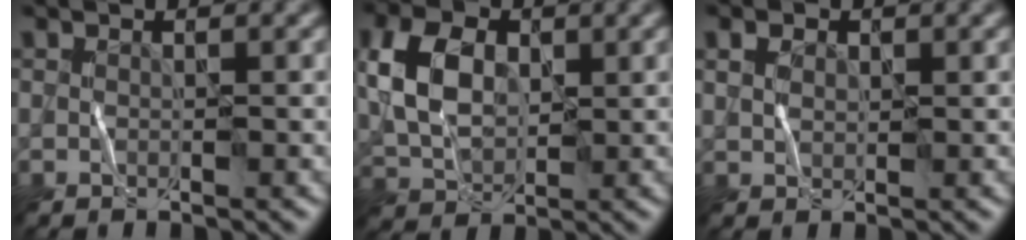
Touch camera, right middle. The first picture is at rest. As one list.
[{"total": 6.4, "force": [0.8, 4.4, 4.6], "torque": [-0.102, 0.008, 0.012]}, {"total": 1.7, "force": [0.5, 1.3, 1.0], "torque": [-0.021, 0.003, 0.009]}]